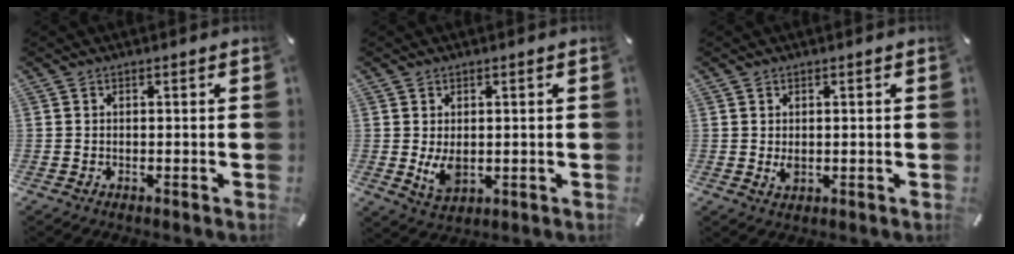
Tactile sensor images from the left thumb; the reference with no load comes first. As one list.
[{"total": 5.4, "force": [-0.2, 3.7, 3.9], "torque": [-0.081, -0.011, -0.006]}, {"total": 2.1, "force": [0.0, 1.5, 1.5], "torque": [-0.029, -0.004, -0.004]}]